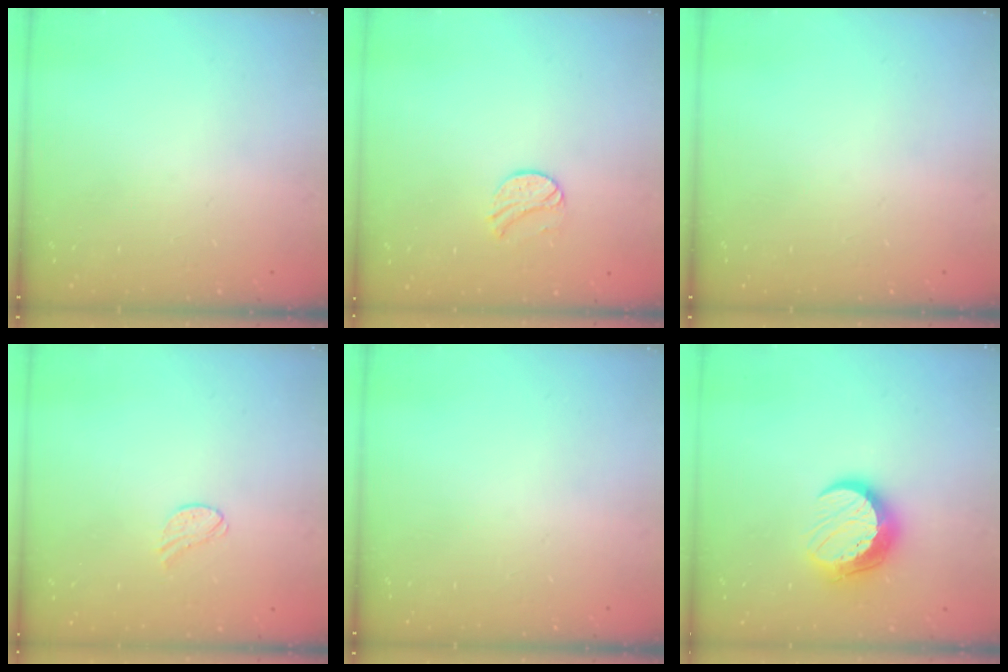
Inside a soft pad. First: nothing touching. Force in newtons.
{"total": 8.3, "press": 8.3, "slide": 0.3}
{"total": 0.0}
{"total": 6.1, "press": 6.1, "slide": 0.6}
{"total": 0.0}
{"total": 11.9, "press": 11.8, "slide": 0.9}